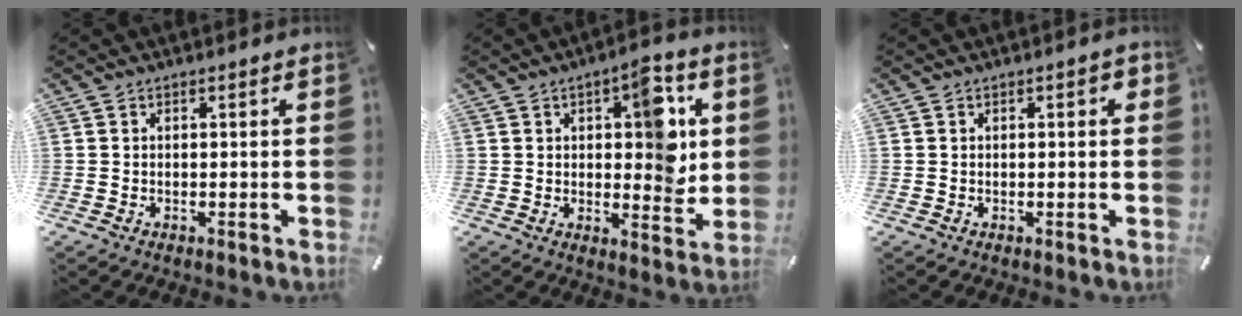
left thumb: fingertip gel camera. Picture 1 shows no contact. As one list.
[{"total": 11.4, "force": [3.0, 5.5, 9.6], "torque": [-0.097, -0.021, 0.043]}, {"total": 1.4, "force": [0.2, 0.6, 1.3], "torque": [-0.024, 0.006, 0.001]}]